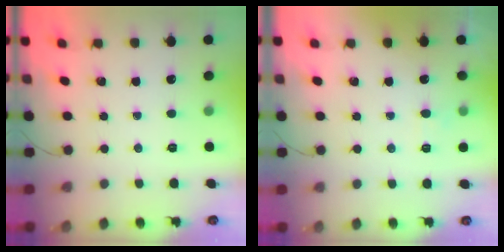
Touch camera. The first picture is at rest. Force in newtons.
{"total": 2.6, "press": 2.2, "slide": 1.4}